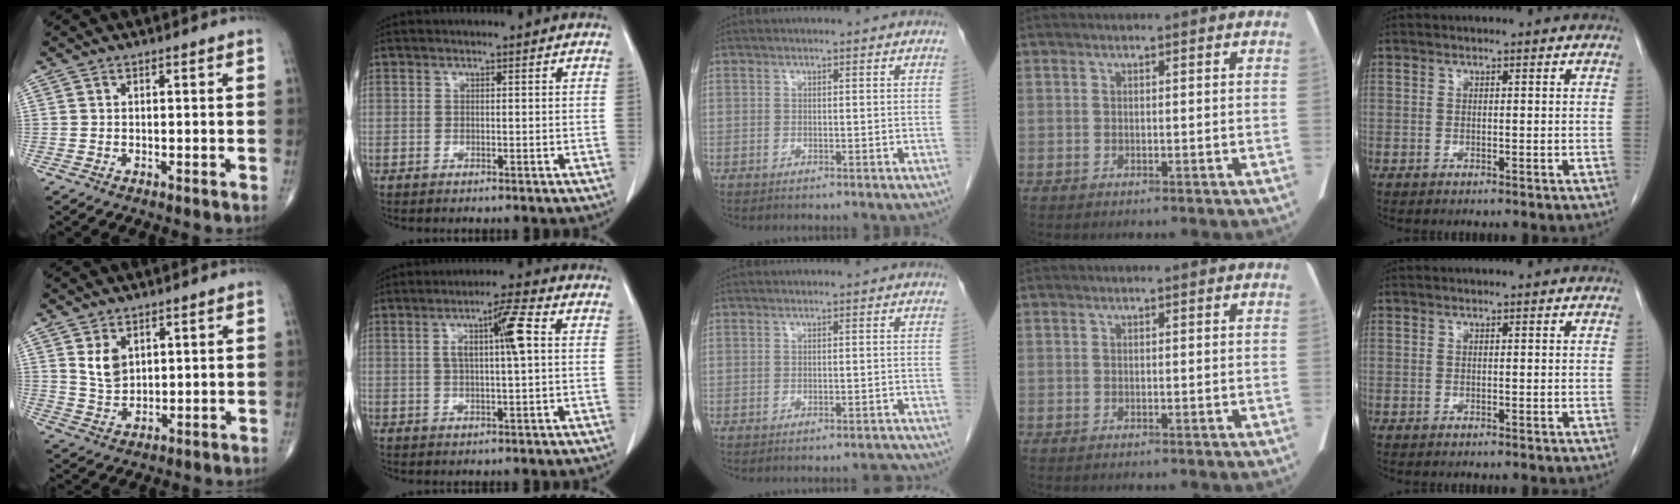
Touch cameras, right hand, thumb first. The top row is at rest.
{"thumb": {"total": 5.1, "force": [2.1, 3.4, 3.2], "torque": [-0.046, -0.016, 0.047]}, "index": {"total": 6.5, "force": [1.2, 0.8, 6.3], "torque": [-0.108, 0.014, 0.018]}, "middle": {"total": 1.9, "force": [-1.9, -0.2, 0.1], "torque": [0.005, -0.002, -0.022]}}